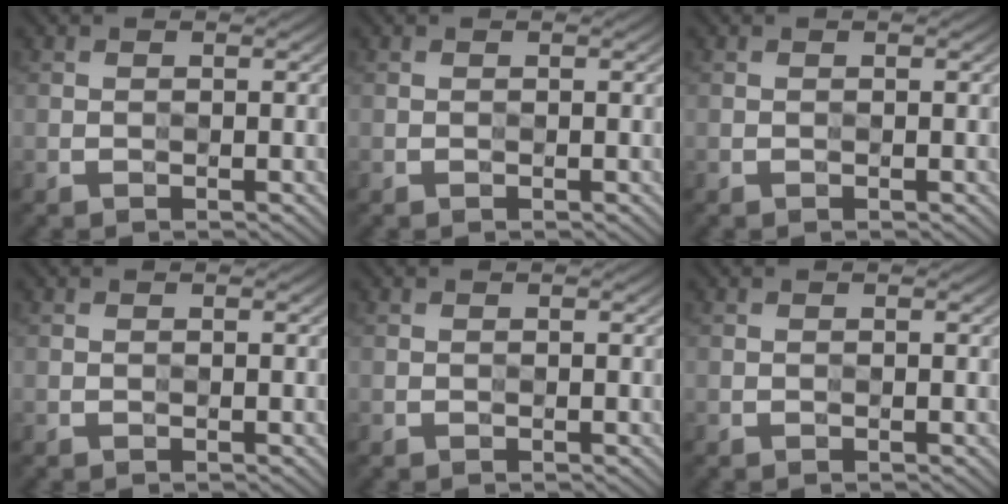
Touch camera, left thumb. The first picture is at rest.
{"total": 0.0}
{"total": 0.0}
{"total": 0.0}
{"total": 0.0}
{"total": 0.0}